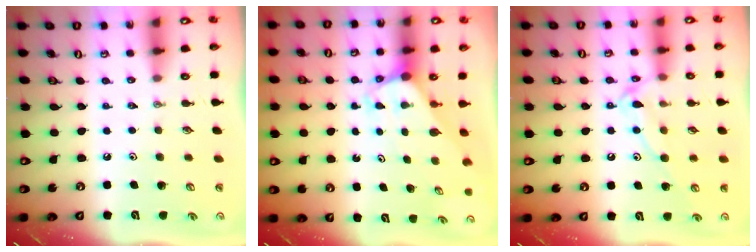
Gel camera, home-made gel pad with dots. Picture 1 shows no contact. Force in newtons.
{"total": 3.0, "press": 3.0, "slide": 0.2}
{"total": 11.5, "press": 11.5, "slide": 0.7}